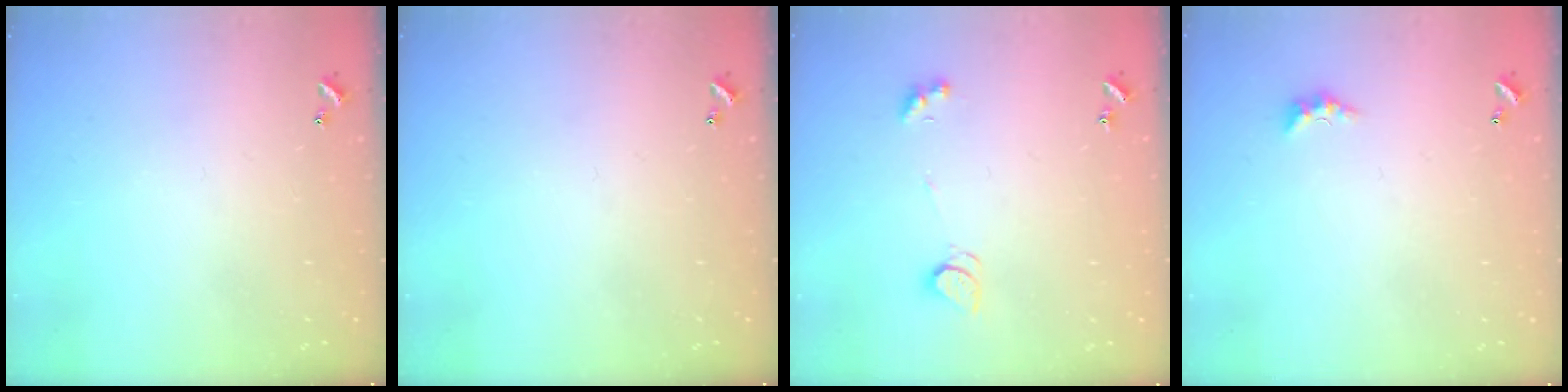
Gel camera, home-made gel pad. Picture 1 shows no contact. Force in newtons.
{"total": 0.0}
{"total": 2.5, "press": 2.4, "slide": 0.5}
{"total": 1.5, "press": 1.4, "slide": 0.5}